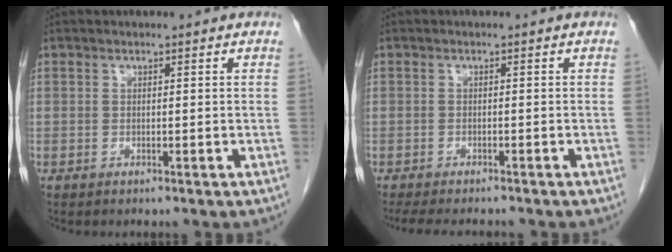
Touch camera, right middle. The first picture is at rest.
{"total": 7.6, "force": [-6.8, 1.5, 3.2], "torque": [-0.044, -0.014, -0.096]}